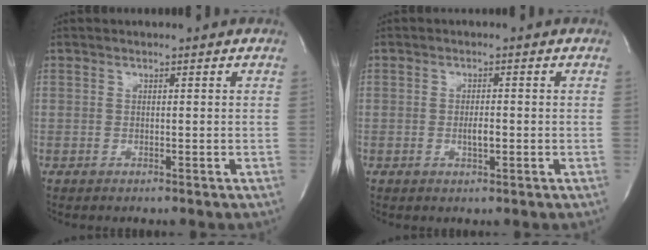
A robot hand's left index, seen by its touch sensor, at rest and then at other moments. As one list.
[{"total": 2.0, "force": [-0.5, 0.6, 1.9], "torque": [-0.036, 0.000, -0.007]}]